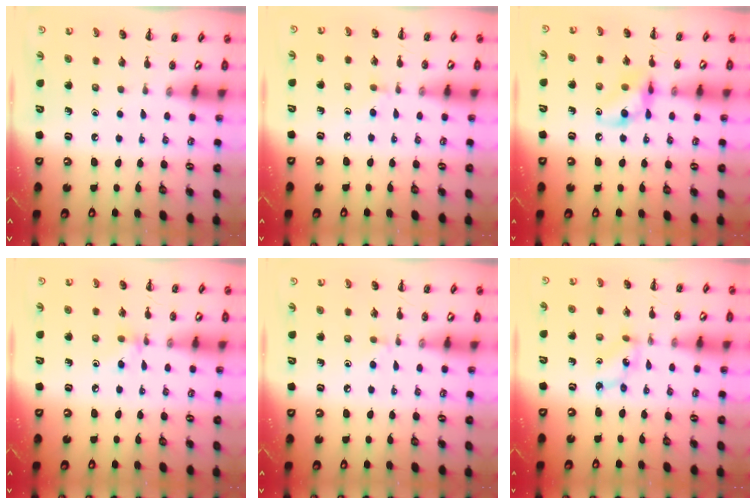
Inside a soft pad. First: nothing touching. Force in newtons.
{"total": 2.7, "press": 2.5, "slide": 1.0}
{"total": 10.3, "press": 10.3, "slide": 0.9}
{"total": 4.7, "press": 4.5, "slide": 1.5}
{"total": 3.8, "press": 3.5, "slide": 1.4}
{"total": 2.8, "press": 2.7, "slide": 0.7}